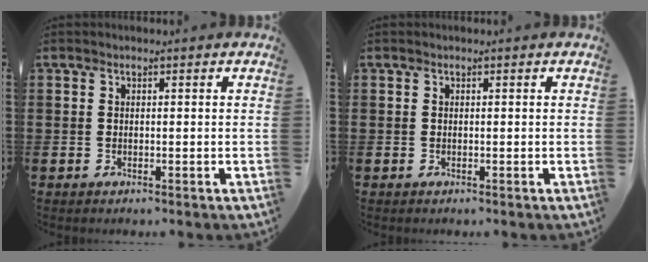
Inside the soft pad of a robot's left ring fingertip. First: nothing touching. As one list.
[{"total": 0.0}]